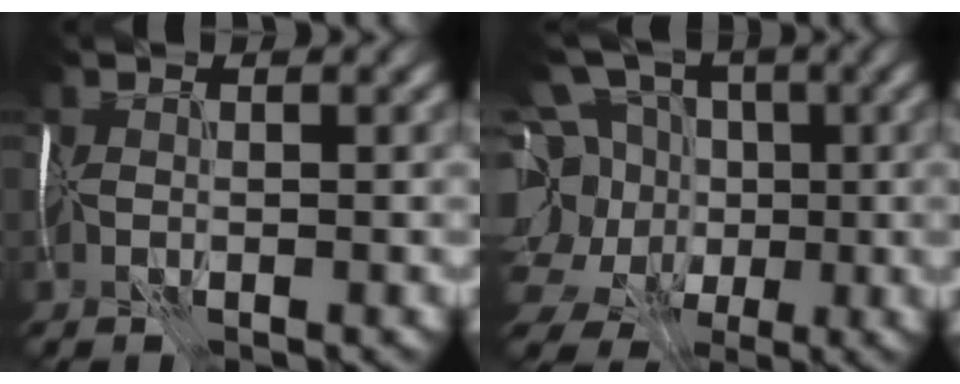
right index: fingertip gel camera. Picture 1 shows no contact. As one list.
[{"total": 13.6, "force": [-0.3, 11.8, 6.8], "torque": [-0.145, 0.014, -0.029]}]